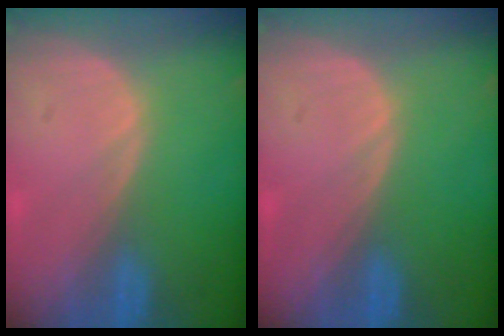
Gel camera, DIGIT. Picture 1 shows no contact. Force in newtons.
{"total": 0.0}